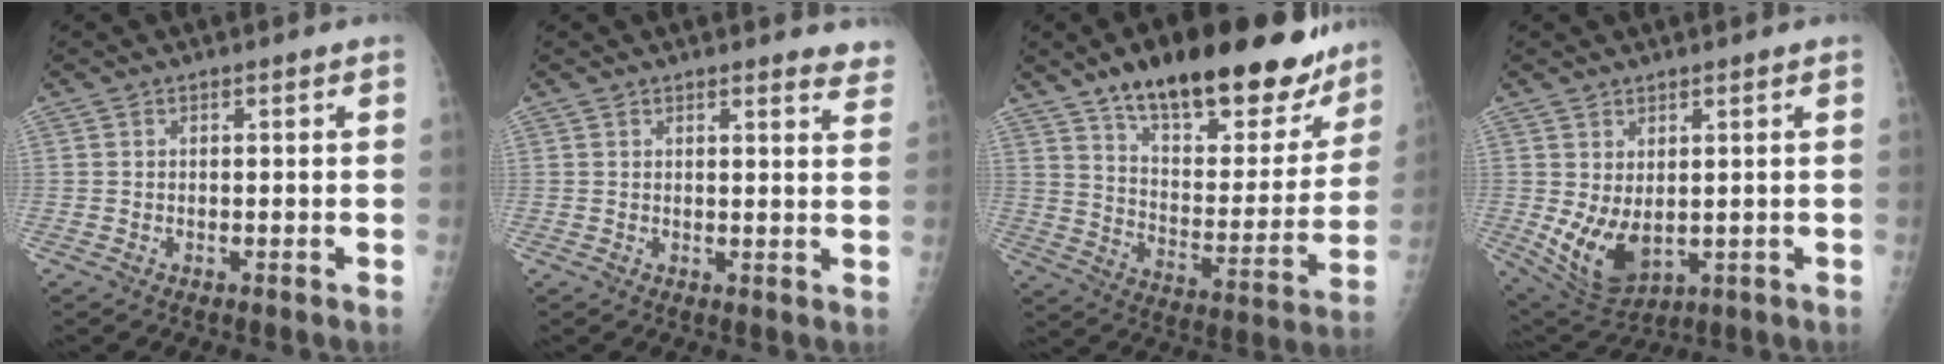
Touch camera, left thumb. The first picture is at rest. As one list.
[{"total": 5.5, "force": [5.1, 1.1, 1.9], "torque": [-0.001, -0.026, 0.040]}, {"total": 29.8, "force": [21.1, 11.3, 17.8], "torque": [-0.222, -0.072, 0.311]}, {"total": 9.1, "force": [0.3, 5.2, 7.5], "torque": [-0.124, -0.019, 0.031]}]